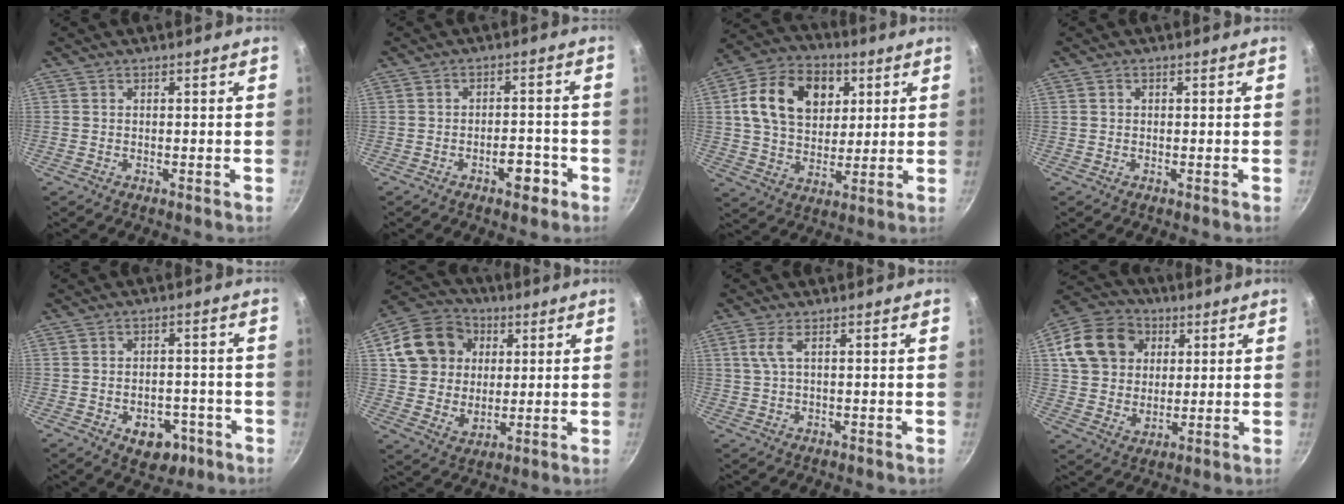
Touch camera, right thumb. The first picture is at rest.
{"total": 5.0, "force": [-2.6, 2.4, 3.5], "torque": [-0.027, 0.024, -0.035]}
{"total": 16.9, "force": [4.8, 12.2, 10.6], "torque": [-0.154, 0.000, 0.071]}
{"total": 0.6, "force": [0.0, 0.5, 0.2], "torque": [-0.004, 0.003, 0.000]}
{"total": 8.1, "force": [-3.4, 5.5, 4.9], "torque": [-0.037, 0.019, -0.038]}
{"total": 15.1, "force": [4.0, 12.8, 7.1], "torque": [-0.105, 0.005, 0.066]}
{"total": 2.9, "force": [0.6, 0.6, 2.7], "torque": [-0.064, 0.003, 0.016]}
{"total": 15.3, "force": [4.8, 12.3, 7.7], "torque": [-0.126, 0.007, 0.078]}